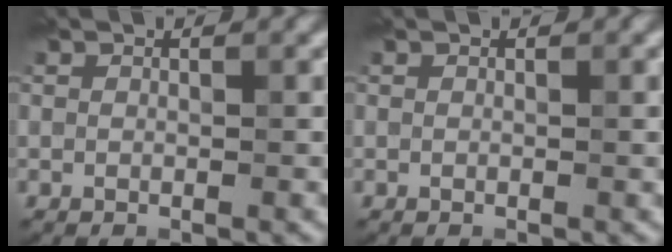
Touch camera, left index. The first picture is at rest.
{"total": 0.5, "force": [0.1, 0.0, 0.5], "torque": [-0.004, 0.001, 0.001]}